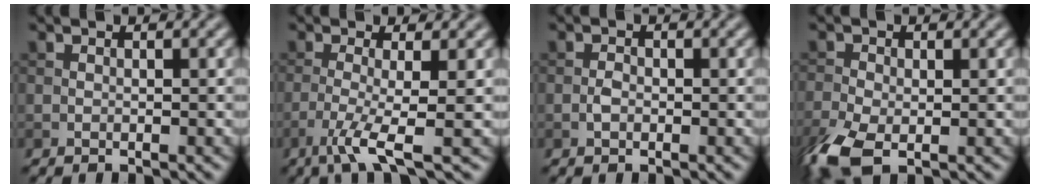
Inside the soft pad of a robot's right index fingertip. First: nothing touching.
{"total": 4.3, "force": [-1.9, 0.6, 3.8], "torque": [-0.071, -0.005, -0.046]}
{"total": 1.0, "force": [-0.4, 0.6, 0.7], "torque": [-0.013, 0.001, -0.010]}
{"total": 5.5, "force": [-2.5, 2.9, 4.0], "torque": [-0.101, -0.015, -0.055]}